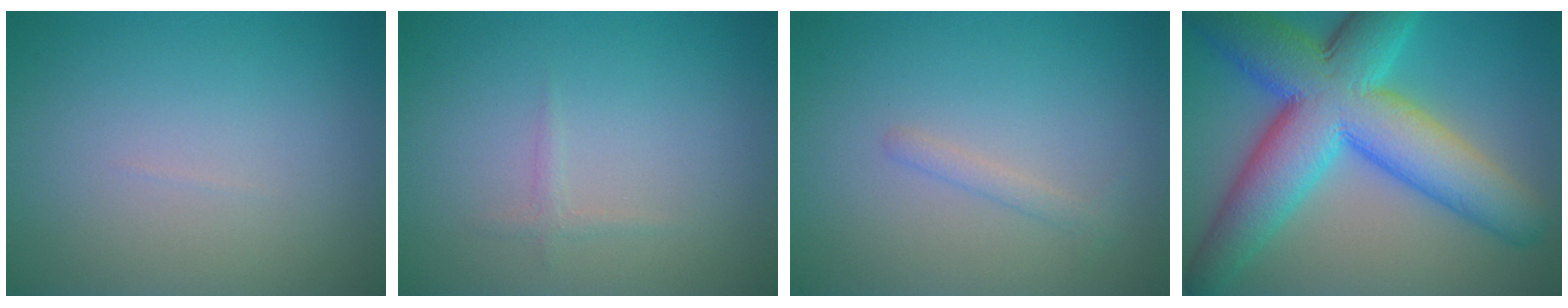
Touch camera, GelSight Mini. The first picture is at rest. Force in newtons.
{"total": 0.7, "press": 0.7, "slide": 0.1}
{"total": 1.1, "press": 1.1, "slide": 0.0}
{"total": 12.9, "press": 12.9, "slide": 0.4}